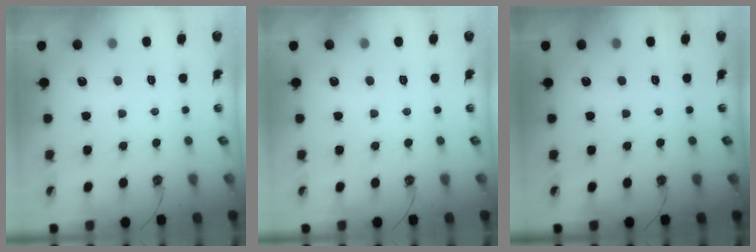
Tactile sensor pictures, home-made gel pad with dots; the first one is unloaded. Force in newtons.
{"total": 0.0}
{"total": 0.0}